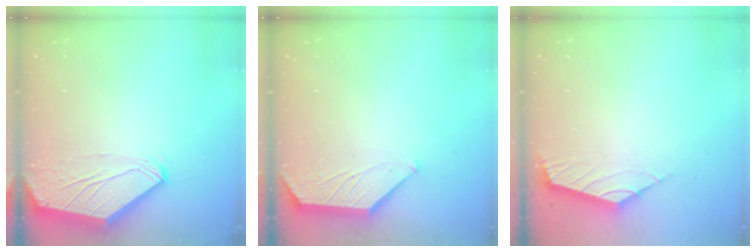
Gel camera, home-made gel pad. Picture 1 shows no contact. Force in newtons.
{"total": 0.8, "press": 0.8, "slide": 0.2}
{"total": 2.5, "press": 2.5, "slide": 0.6}